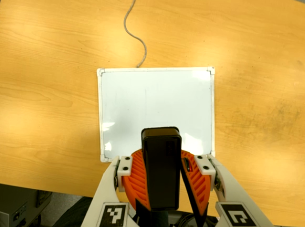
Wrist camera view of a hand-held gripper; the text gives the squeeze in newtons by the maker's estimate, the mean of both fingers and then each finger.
{"total": 9.4, "left": 10.1, "right": 8.7}